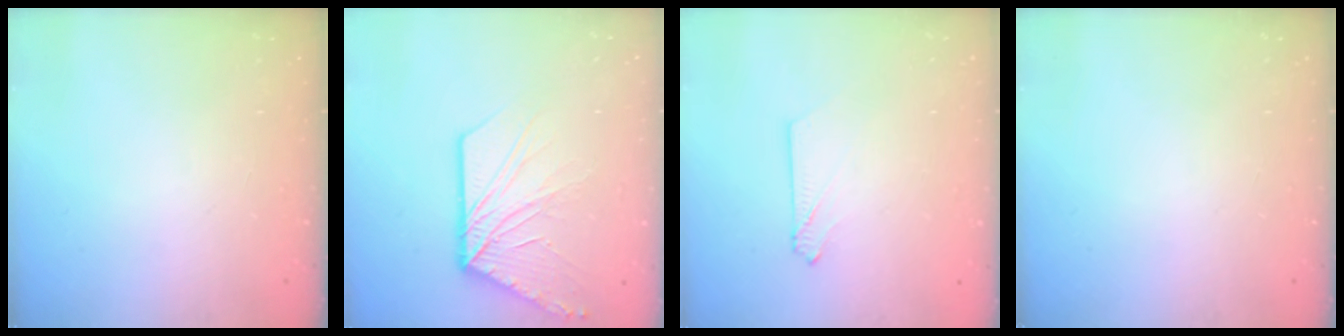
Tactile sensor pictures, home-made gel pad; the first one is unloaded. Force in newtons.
{"total": 13.7, "press": 13.6, "slide": 0.8}
{"total": 2.1, "press": 2.1, "slide": 0.3}
{"total": 0.0}